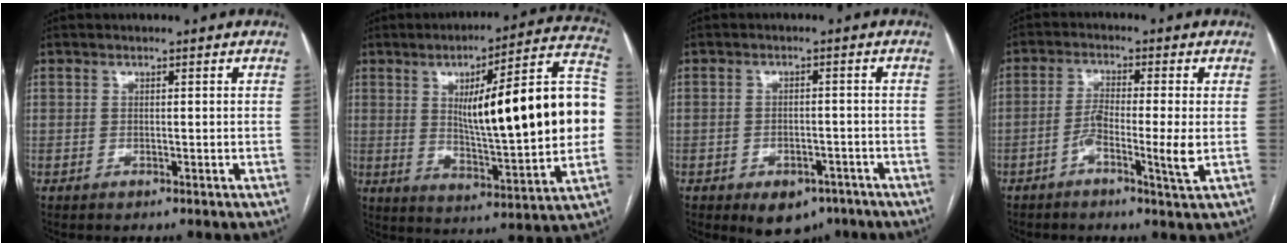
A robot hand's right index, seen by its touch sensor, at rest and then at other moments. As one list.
[{"total": 24.2, "force": [2.2, 3.3, 23.8], "torque": [-0.302, 0.030, 0.031]}, {"total": 5.9, "force": [-3.7, 3.7, 2.7], "torque": [-0.025, 0.004, -0.046]}, {"total": 6.0, "force": [-1.7, 0.0, 5.7], "torque": [-0.107, -0.001, -0.033]}]